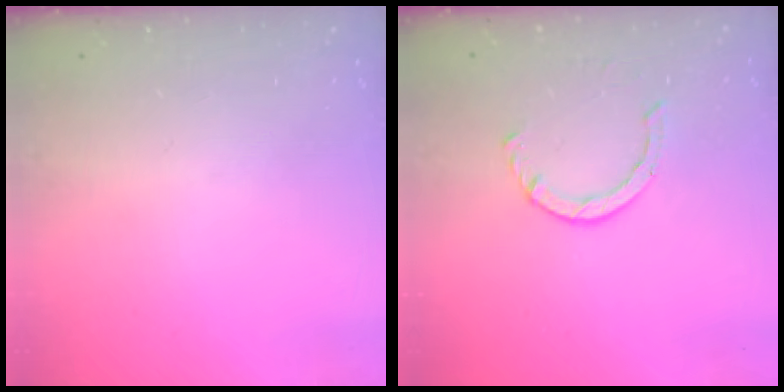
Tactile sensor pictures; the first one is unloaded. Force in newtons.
{"total": 2.9, "press": 2.9, "slide": 0.4}